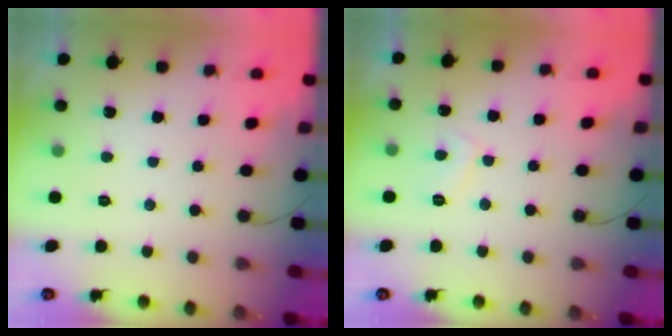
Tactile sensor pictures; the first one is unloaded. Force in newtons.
{"total": 3.3, "press": 3.2, "slide": 0.7}